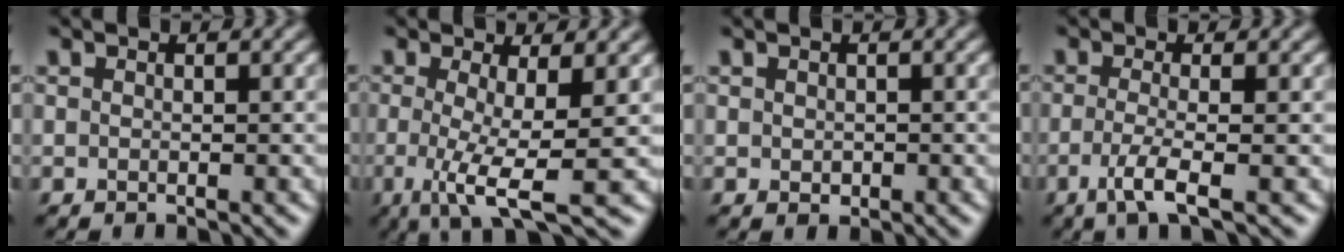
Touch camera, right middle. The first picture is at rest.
{"total": 5.6, "force": [-0.6, 1.1, 5.4], "torque": [-0.092, -0.014, -0.013]}
{"total": 0.6, "force": [0.0, 0.5, 0.3], "torque": [-0.003, -0.003, 0.003]}
{"total": 3.2, "force": [-1.2, 0.7, 2.9], "torque": [-0.057, -0.007, -0.030]}